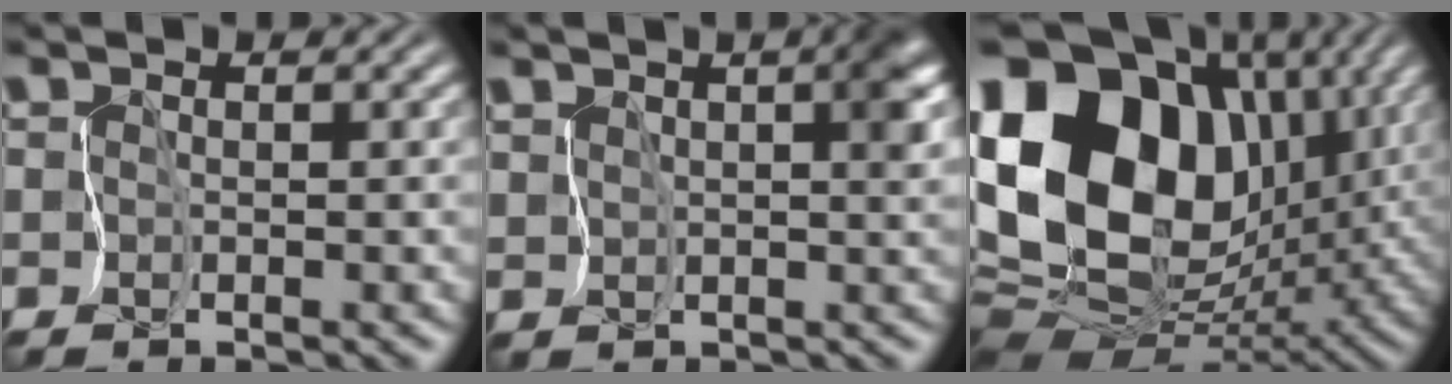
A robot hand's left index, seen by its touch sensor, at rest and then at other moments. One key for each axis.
{"total": 4.7, "fx": 1.5, "fy": 2.1, "fz": 3.9, "tx": -0.060, "ty": 0.005, "tz": 0.025}
{"total": 18.3, "fx": 4.3, "fy": 12.3, "fz": 12.8, "tx": -0.264, "ty": 0.018, "tz": 0.066}